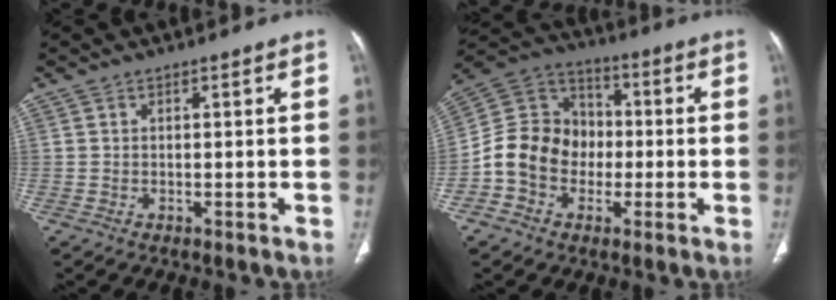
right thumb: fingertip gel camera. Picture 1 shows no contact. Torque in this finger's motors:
{"motor_torque": [-0.12, 0.56, 0.88, -1.00, 0.10]}